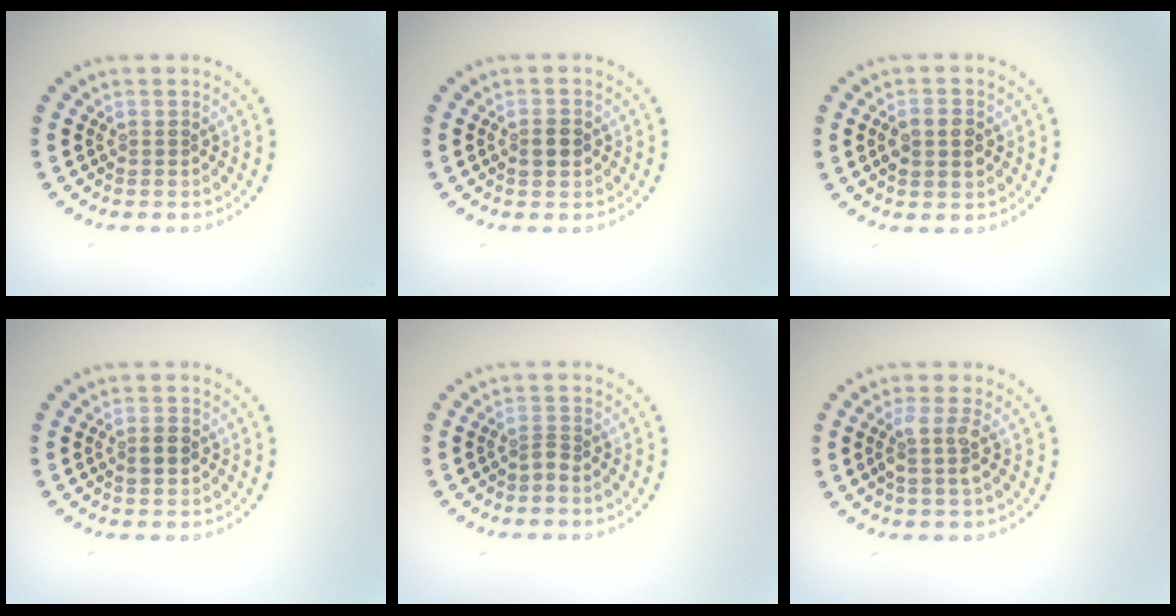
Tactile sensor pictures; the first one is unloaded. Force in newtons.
{"total": 1.9, "press": 1.9, "slide": 0.1}
{"total": 2.3, "press": 2.3, "slide": 0.0}
{"total": 1.5, "press": 1.5, "slide": 0.1}
{"total": 0.7, "press": 0.3, "slide": 0.6}
{"total": 2.1, "press": 1.7, "slide": 1.3}